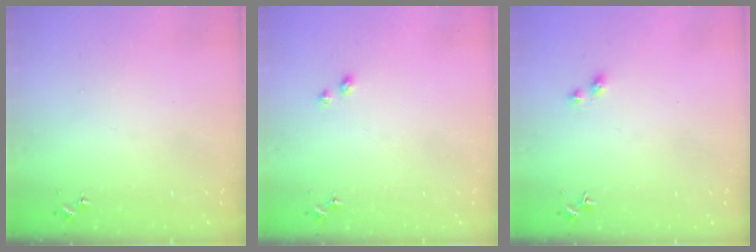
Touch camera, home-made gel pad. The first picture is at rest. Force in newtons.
{"total": 2.3, "press": 2.3, "slide": 0.3}
{"total": 2.7, "press": 2.7, "slide": 0.3}